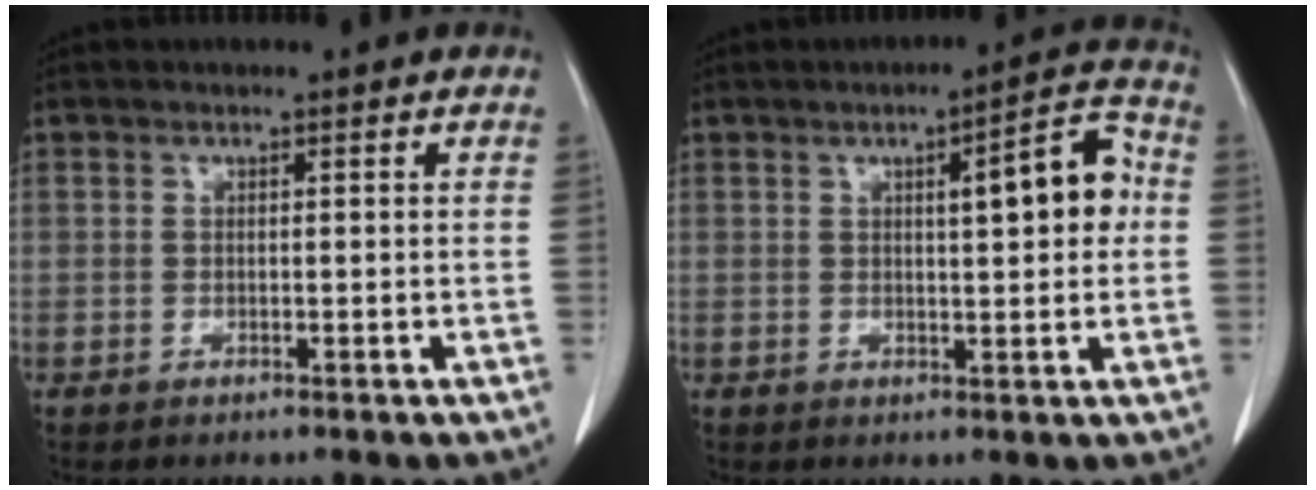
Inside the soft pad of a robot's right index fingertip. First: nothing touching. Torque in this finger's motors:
{"motor_torque": [0.71, 0.42, 0.21, 0.07]}